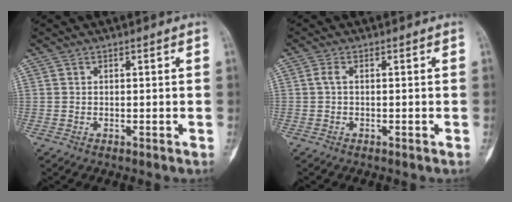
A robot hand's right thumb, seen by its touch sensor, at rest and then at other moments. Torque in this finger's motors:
{"motor_torque": [-0.06, 0.25, 0.22, -0.21, 0.12]}